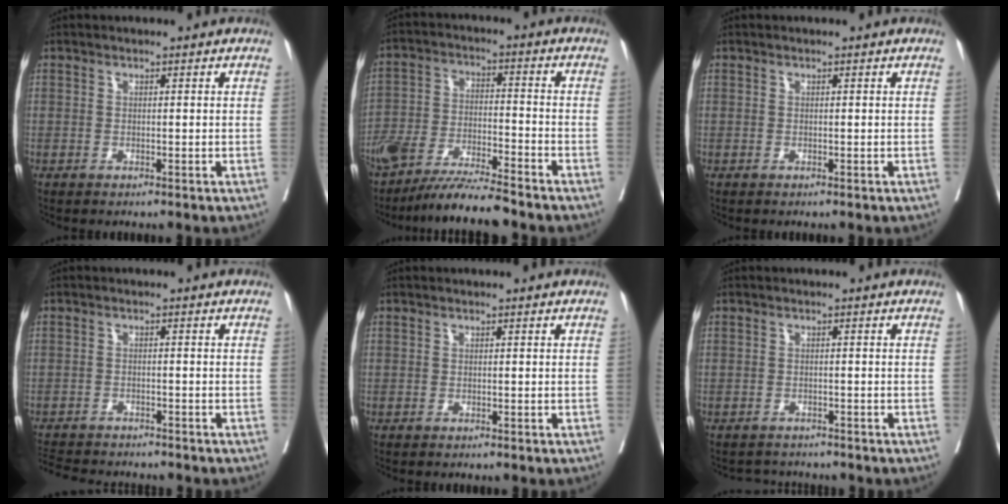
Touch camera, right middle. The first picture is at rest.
{"total": 10.4, "force": [-9.1, 0.5, 5.0], "torque": [-0.086, -0.014, -0.165]}
{"total": 0.0}
{"total": 8.8, "force": [-8.1, 1.9, 2.7], "torque": [-0.046, -0.007, -0.118]}
{"total": 0.0}
{"total": 2.3, "force": [-2.1, 0.6, -0.6], "torque": [0.012, -0.006, -0.035]}